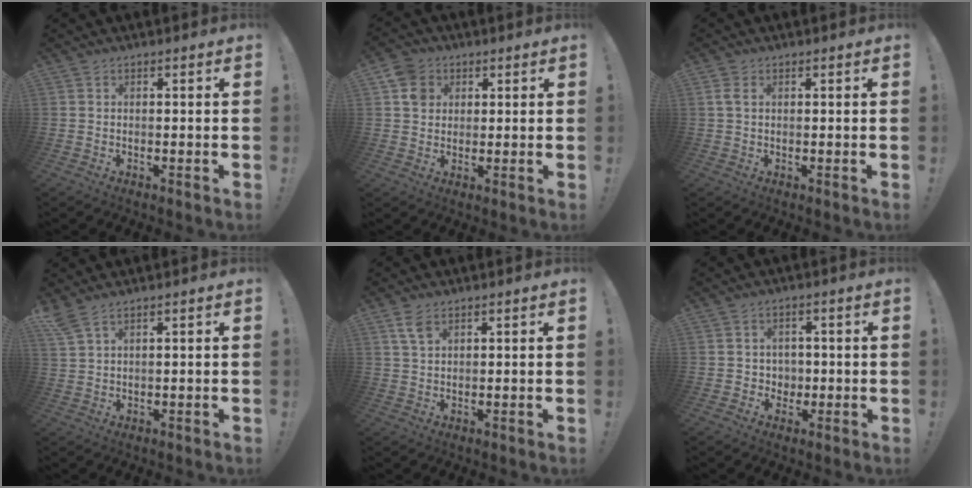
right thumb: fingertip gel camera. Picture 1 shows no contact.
{"total": 6.5, "force": [2.3, 5.6, 2.3], "torque": [-0.029, 0.000, 0.047]}
{"total": 2.1, "force": [0.7, 1.2, 1.6], "torque": [-0.029, 0.004, 0.012]}
{"total": 3.9, "force": [3.0, 0.8, 2.4], "torque": [-0.056, -0.010, 0.059]}
{"total": 4.2, "force": [2.5, 2.1, 2.7], "torque": [-0.043, -0.010, 0.044]}
{"total": 3.9, "force": [0.6, 3.8, 0.5], "torque": [-0.004, -0.005, 0.011]}